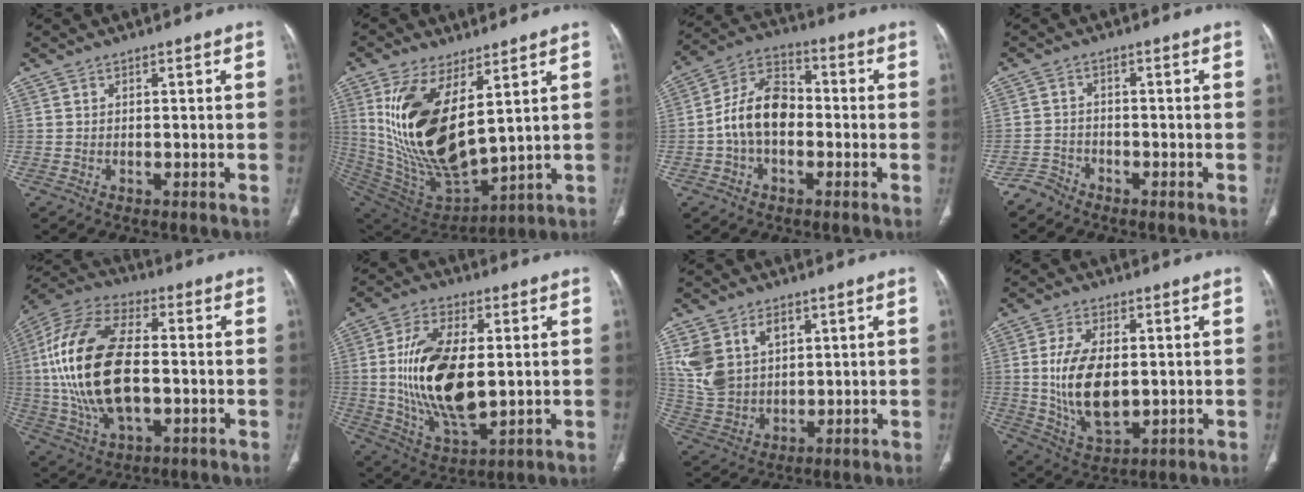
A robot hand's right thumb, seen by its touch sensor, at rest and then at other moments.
{"total": 21.8, "force": [6.4, 10.1, 18.2], "torque": [-0.344, -0.038, 0.145]}
{"total": 11.5, "force": [-1.5, 7.6, 8.5], "torque": [-0.143, 0.038, -0.040]}
{"total": 2.8, "force": [-2.6, 1.1, -0.3], "torque": [0.011, 0.004, -0.056]}
{"total": 23.8, "force": [-0.2, 12.5, 20.2], "torque": [-0.420, 0.007, -0.003]}
{"total": 19.0, "force": [1.1, 9.5, 16.4], "torque": [-0.301, -0.014, 0.030]}
{"total": 12.0, "force": [4.7, 8.2, 7.3], "torque": [-0.129, -0.006, 0.108]}
{"total": 13.5, "force": [0.4, 7.3, 11.3], "torque": [-0.208, -0.015, 0.021]}